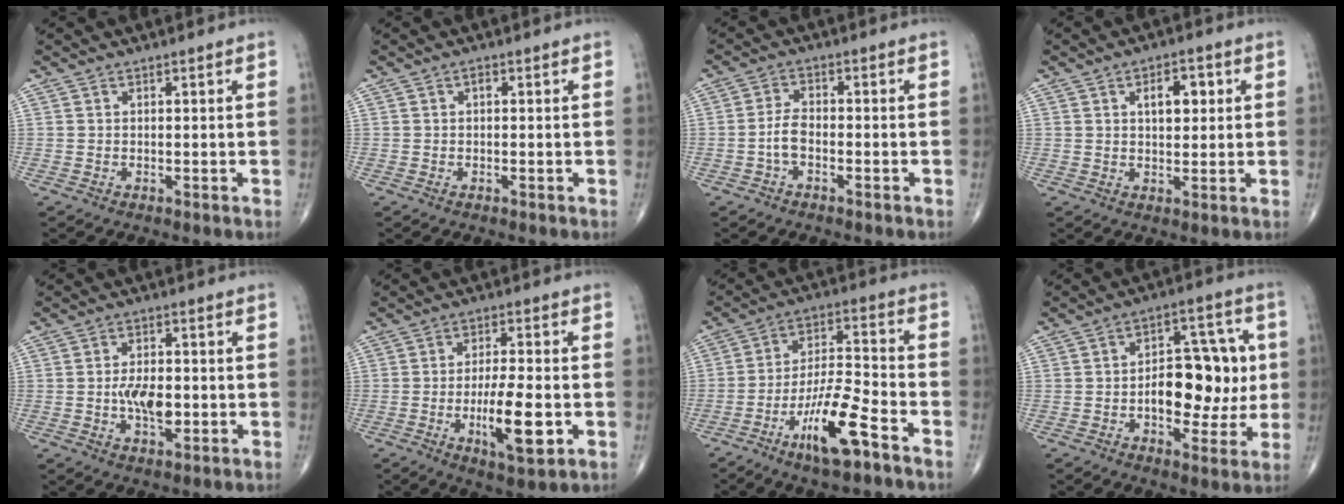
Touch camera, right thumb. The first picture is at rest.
{"total": 0.9, "force": [0.0, 0.5, 0.7], "torque": [-0.007, 0.006, -0.004]}
{"total": 3.6, "force": [-1.4, 1.7, 2.8], "torque": [-0.057, 0.017, -0.031]}
{"total": 5.8, "force": [1.7, 3.1, 4.6], "torque": [-0.046, 0.000, 0.024]}
{"total": 6.8, "force": [-1.1, 3.5, 5.7], "torque": [-0.095, 0.003, -0.018]}
{"total": 11.2, "force": [-2.9, 3.2, 10.3], "torque": [-0.172, 0.000, -0.046]}
{"total": 13.1, "force": [-7.4, 2.9, 10.4], "torque": [-0.197, 0.046, -0.134]}
{"total": 15.6, "force": [-0.8, 8.7, 12.9], "torque": [-0.140, 0.030, -0.009]}